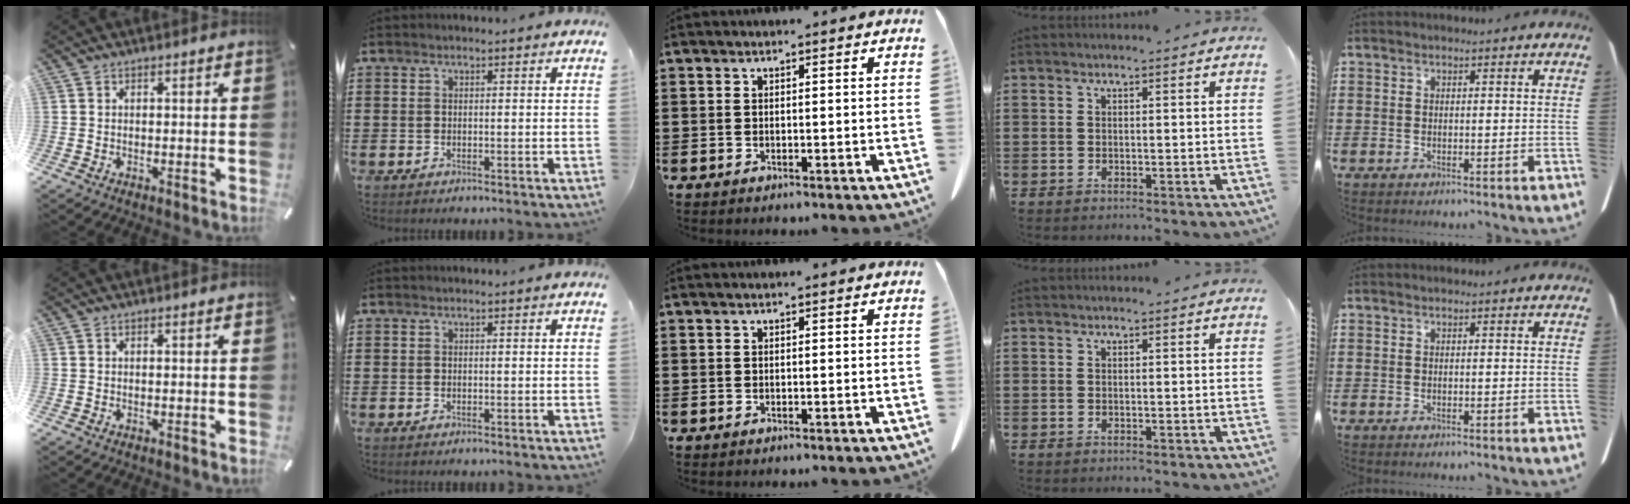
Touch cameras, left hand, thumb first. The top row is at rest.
{}